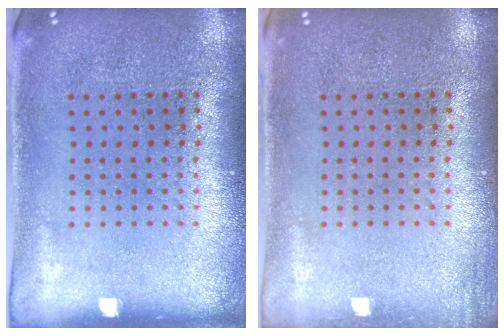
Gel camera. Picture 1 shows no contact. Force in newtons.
{"total": 0.8, "press": 0.7, "slide": 0.1}